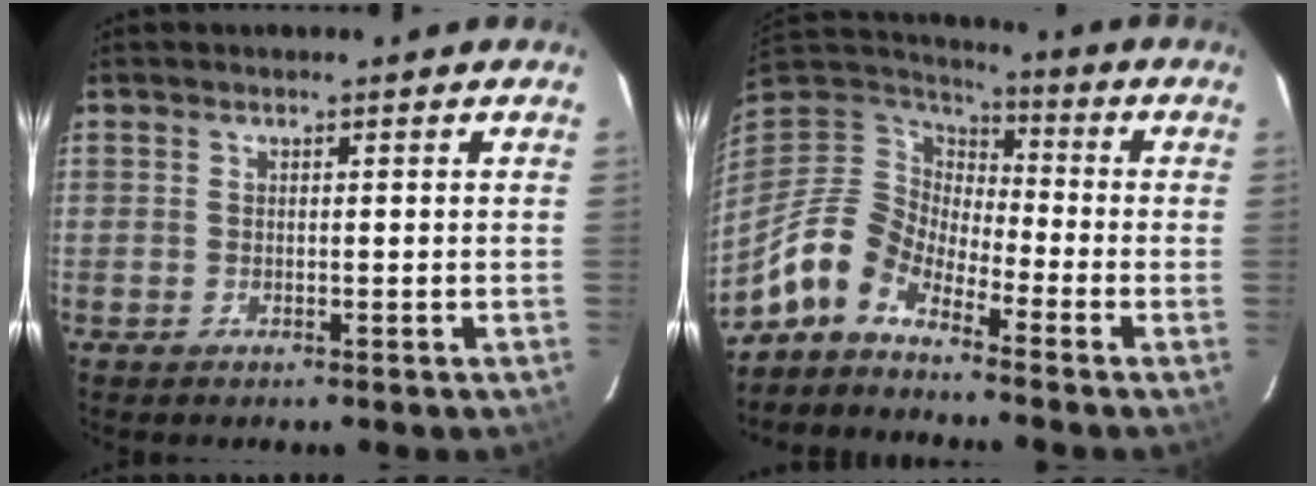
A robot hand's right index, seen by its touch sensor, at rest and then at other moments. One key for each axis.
{"total": 10.2, "fx": -7.9, "fy": 4.8, "fz": 4.3, "tx": -0.088, "ty": 0.014, "tz": -0.172}